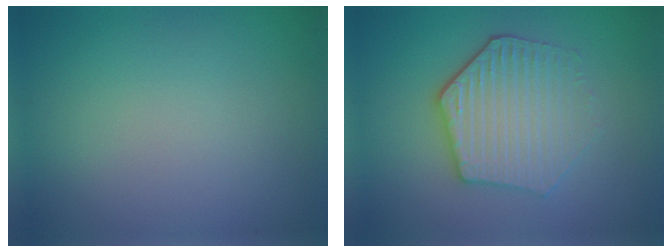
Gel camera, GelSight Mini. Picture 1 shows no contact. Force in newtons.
{"total": 4.8, "press": 4.0, "slide": 2.5}